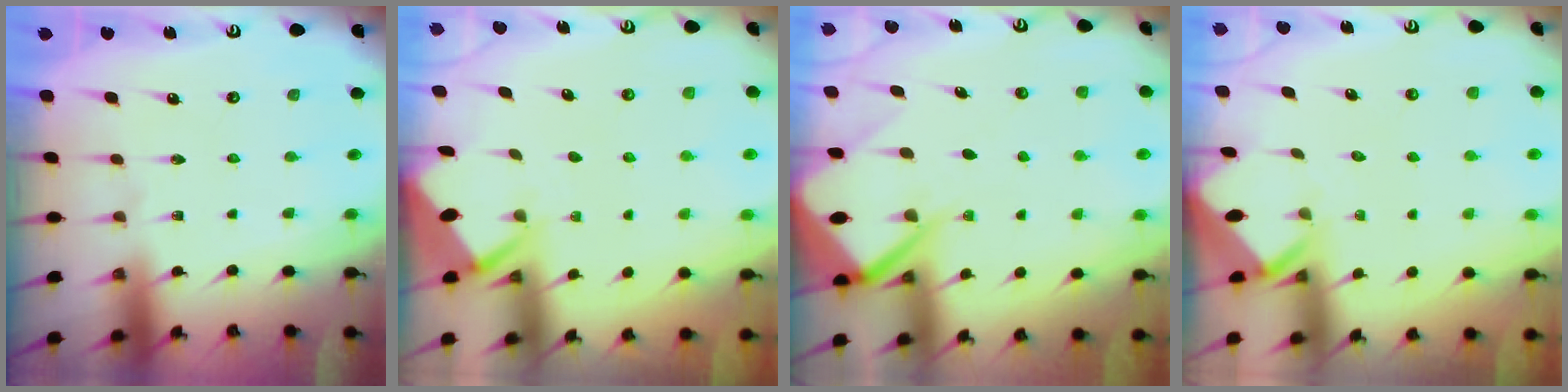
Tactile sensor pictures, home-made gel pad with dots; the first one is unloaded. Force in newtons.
{"total": 2.6, "press": 2.6, "slide": 0.4}
{"total": 10.4, "press": 10.3, "slide": 1.1}
{"total": 2.4, "press": 2.4, "slide": 0.1}